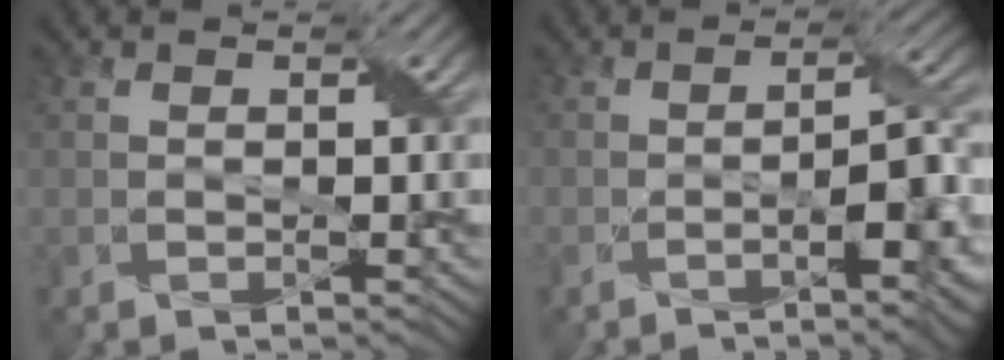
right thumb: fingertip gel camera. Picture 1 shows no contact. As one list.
[{"total": 7.5, "force": [-3.4, 1.4, 6.5], "torque": [-0.104, -0.002, -0.057]}]